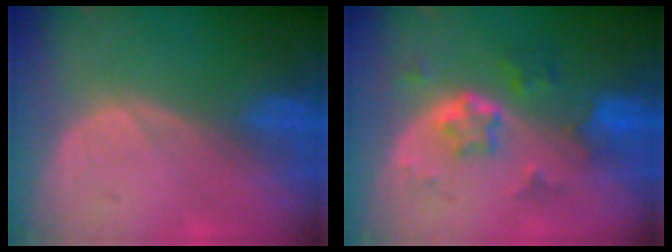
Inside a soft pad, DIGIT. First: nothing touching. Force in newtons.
{"total": 5.8, "press": 5.2, "slide": 2.5}